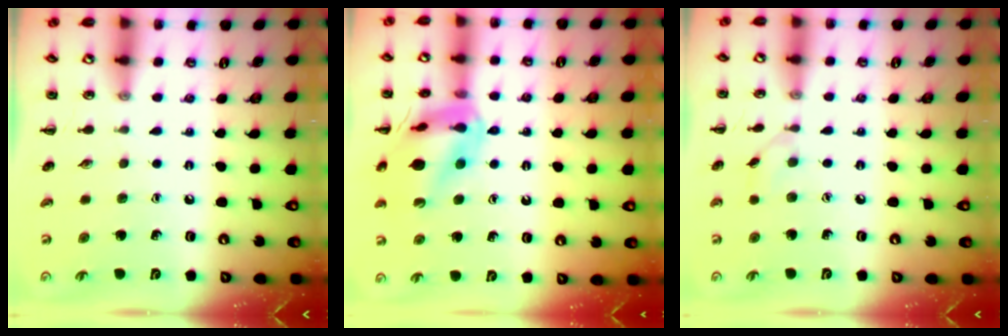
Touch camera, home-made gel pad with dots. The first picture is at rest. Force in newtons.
{"total": 16.5, "press": 16.4, "slide": 2.1}
{"total": 3.2, "press": 2.9, "slide": 1.4}